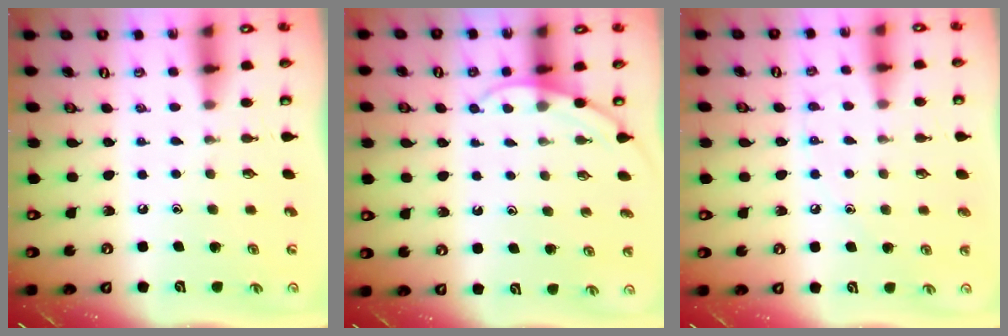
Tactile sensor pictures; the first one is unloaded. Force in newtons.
{"total": 3.8, "press": 3.8, "slide": 0.3}
{"total": 5.1, "press": 5.1, "slide": 0.4}